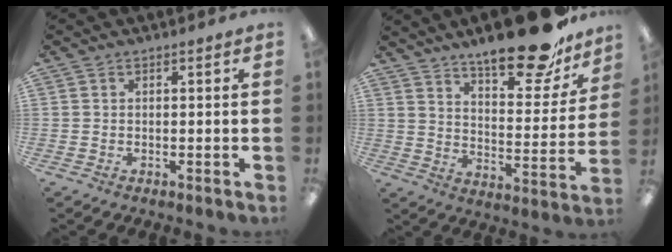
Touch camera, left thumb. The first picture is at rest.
{"total": 20.1, "force": [15.7, 6.3, 10.8], "torque": [-0.158, -0.102, 0.262]}